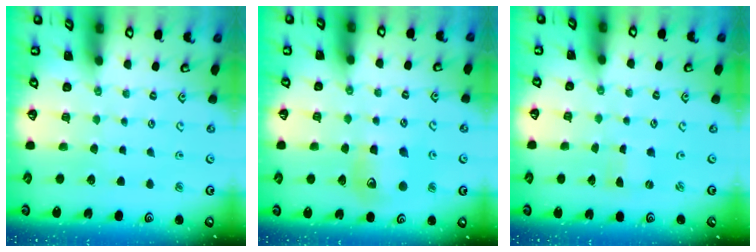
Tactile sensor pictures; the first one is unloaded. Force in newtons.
{"total": 10.2, "press": 10.1, "slide": 1.0}
{"total": 0.0}